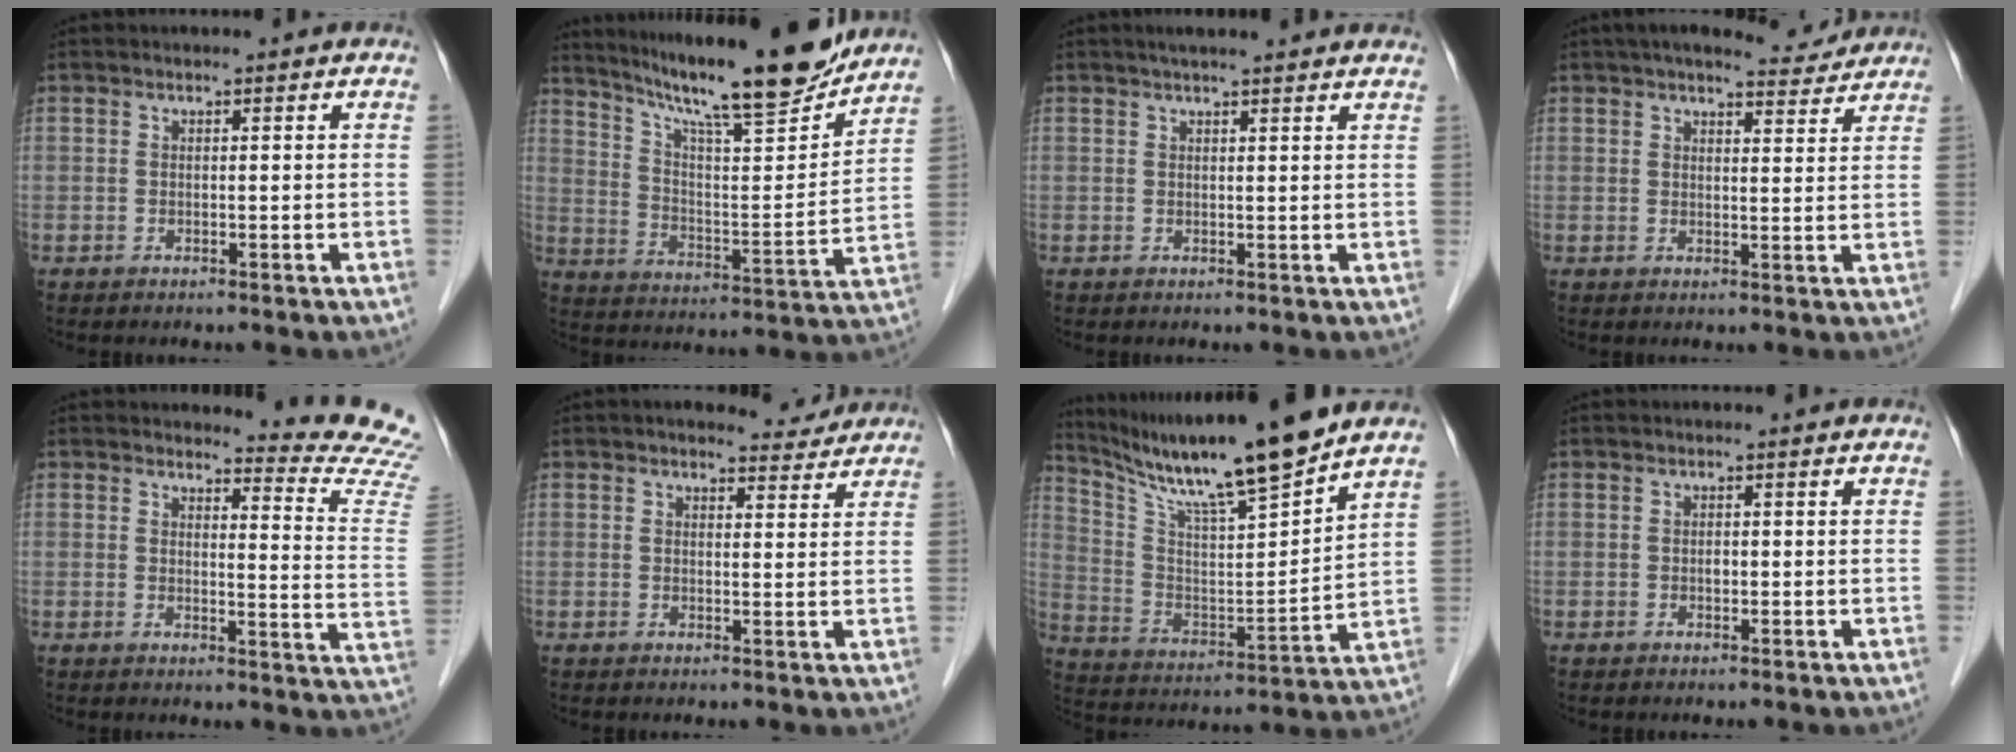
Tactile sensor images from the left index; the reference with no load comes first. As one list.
[{"total": 19.8, "force": [17.0, 1.2, 10.0], "torque": [-0.162, -0.013, 0.264]}, {"total": 8.3, "force": [7.2, 0.6, 4.2], "torque": [-0.057, 0.029, 0.083]}, {"total": 7.4, "force": [6.8, 1.4, 2.7], "torque": [-0.038, 0.012, 0.084]}, {"total": 12.3, "force": [12.3, -1.1, 0.5], "torque": [0.007, -0.142, 0.107]}, {"total": 3.7, "force": [3.5, 1.1, 0.5], "torque": [-0.008, 0.004, 0.038]}, {"total": 17.4, "force": [14.6, -0.4, 9.4], "torque": [-0.174, -0.004, 0.255]}, {"total": 0.6, "force": [-0.2, 0.4, 0.4], "torque": [-0.009, 0.002, -0.004]}]